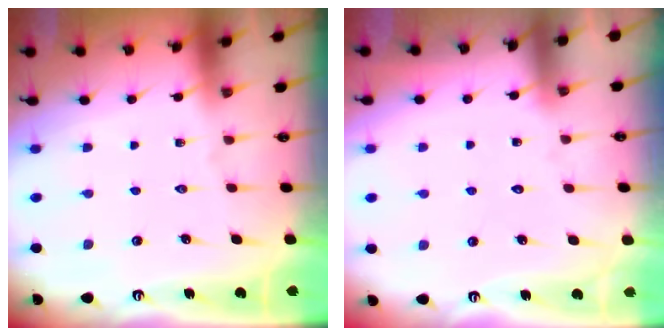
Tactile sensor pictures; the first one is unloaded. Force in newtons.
{"total": 2.8, "press": 2.8, "slide": 0.2}